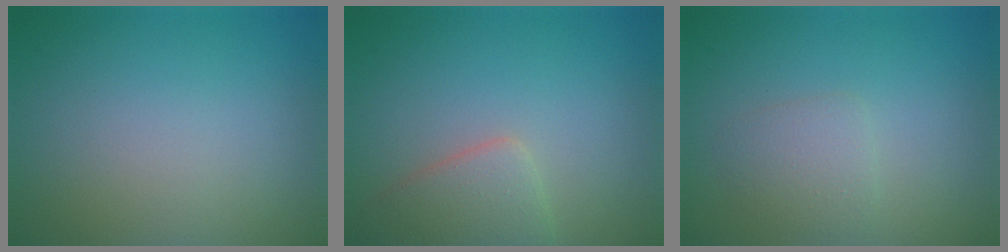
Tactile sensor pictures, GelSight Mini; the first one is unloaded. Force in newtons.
{"total": 2.5, "press": 2.5, "slide": 0.2}
{"total": 1.9, "press": 1.9, "slide": 0.1}